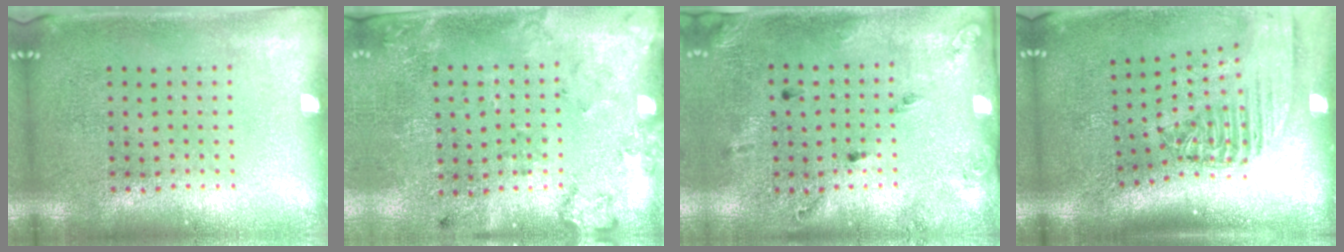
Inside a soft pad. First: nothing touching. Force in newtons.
{"total": 2.0, "press": 1.3, "slide": 1.5}
{"total": 1.8, "press": 1.0, "slide": 1.5}
{"total": 2.4, "press": 1.8, "slide": 1.5}